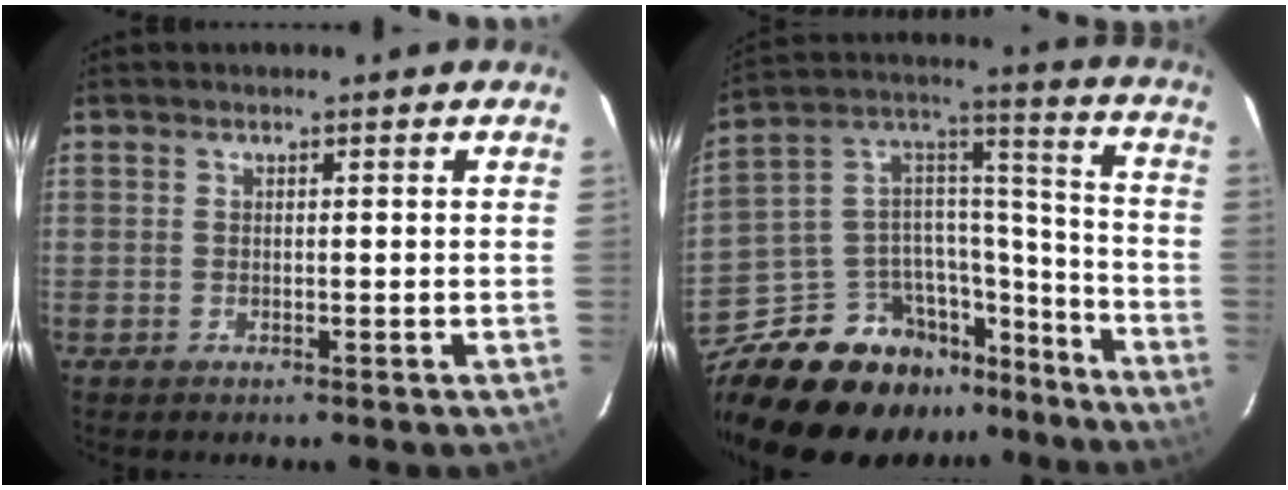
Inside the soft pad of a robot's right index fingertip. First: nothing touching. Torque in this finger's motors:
{"motor_torque": [0.74, -1.07, -0.03, -0.21]}